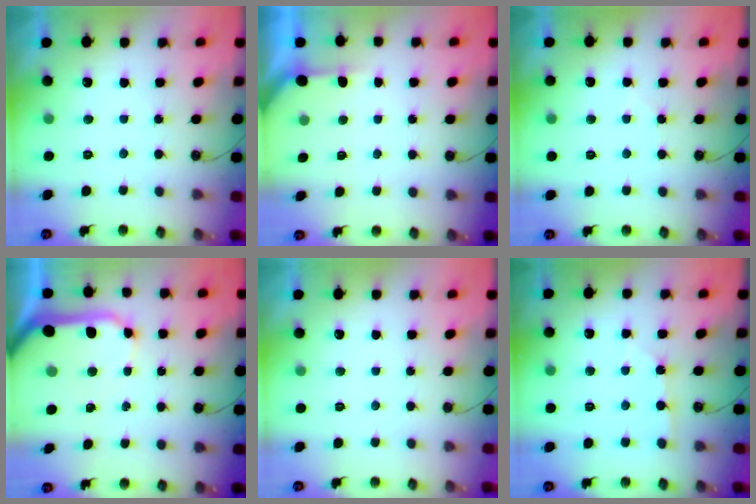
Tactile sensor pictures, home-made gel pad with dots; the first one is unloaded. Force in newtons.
{"total": 1.6, "press": 1.6, "slide": 0.2}
{"total": 3.2, "press": 3.2, "slide": 0.6}
{"total": 11.8, "press": 11.7, "slide": 1.5}
{"total": 0.0}
{"total": 1.0, "press": 1.0, "slide": 0.1}